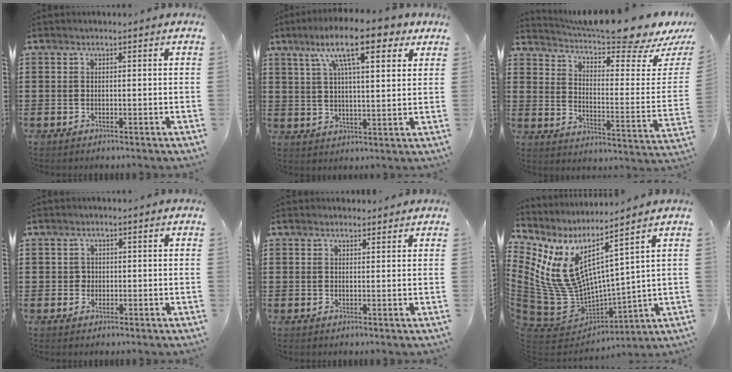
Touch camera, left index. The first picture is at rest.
{"total": 13.5, "force": [8.1, 3.5, 10.3], "torque": [-0.194, -0.007, 0.135]}
{"total": 8.6, "force": [7.4, 0.2, 4.4], "torque": [-0.084, -0.065, 0.119]}
{"total": 1.1, "force": [0.2, 1.1, 0.2], "torque": [-0.008, 0.006, 0.003]}
{"total": 1.3, "force": [1.3, 0.4, 0.1], "torque": [-0.004, 0.003, 0.026]}
{"total": 9.3, "force": [3.1, 5.2, 7.0], "torque": [-0.202, -0.064, 0.047]}